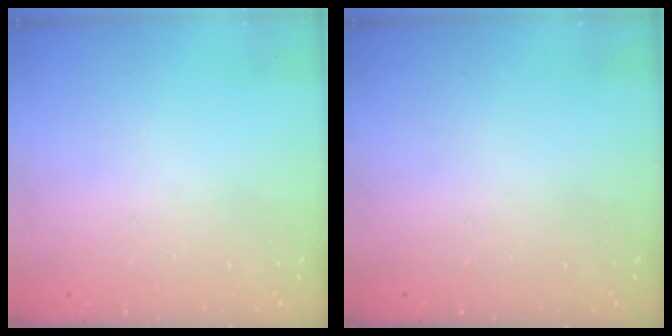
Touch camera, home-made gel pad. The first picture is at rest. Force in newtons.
{"total": 0.0}